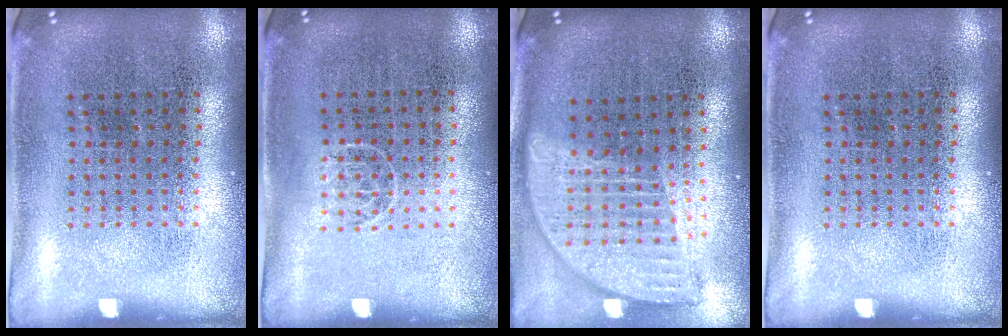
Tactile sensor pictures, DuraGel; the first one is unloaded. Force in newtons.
{"total": 0.6, "press": 0.4, "slide": 0.4}
{"total": 1.9, "press": 1.5, "slide": 1.2}
{"total": 0.0}